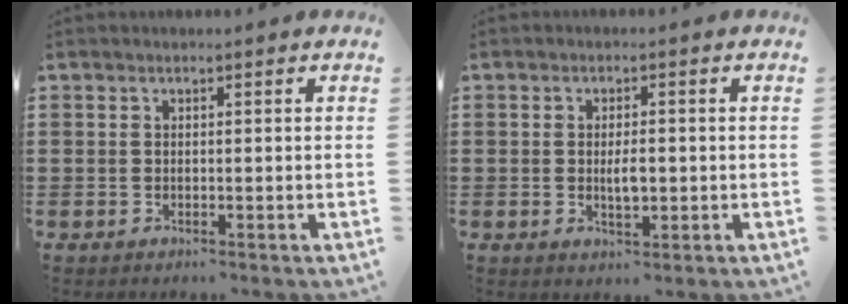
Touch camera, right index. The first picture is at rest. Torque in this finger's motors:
{"motor_torque": [0.07, 0.13, 0.25, 0.01]}